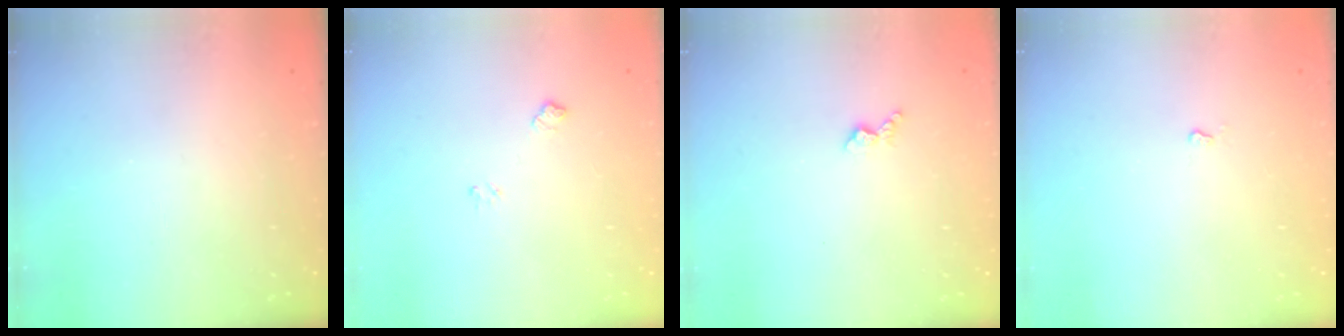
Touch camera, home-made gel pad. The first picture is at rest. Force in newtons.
{"total": 6.1, "press": 6.1, "slide": 0.7}
{"total": 3.8, "press": 3.7, "slide": 0.6}
{"total": 2.4, "press": 2.3, "slide": 0.5}